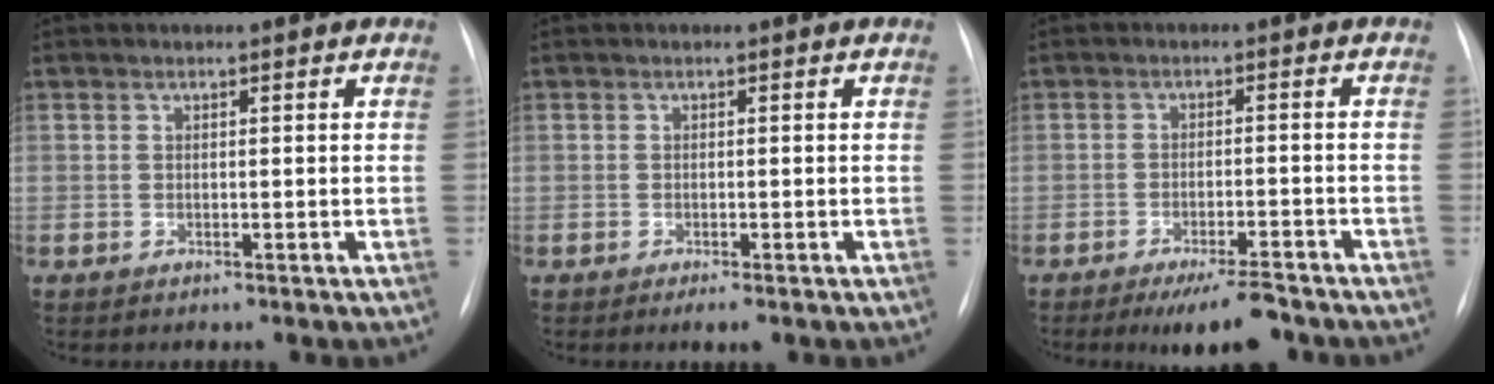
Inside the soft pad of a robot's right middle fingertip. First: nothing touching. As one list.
[{"total": 1.5, "force": [-0.9, 0.4, 1.1], "torque": [-0.015, -0.003, -0.012]}, {"total": 6.8, "force": [-5.5, 1.4, 3.7], "torque": [-0.051, -0.009, -0.086]}]